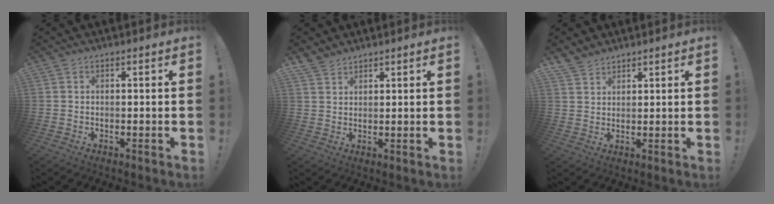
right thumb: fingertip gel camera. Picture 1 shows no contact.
{"total": 3.5, "force": [3.2, 1.4, 0.6], "torque": [-0.001, -0.025, 0.060]}
{"total": 4.1, "force": [3.7, 1.7, 0.7], "torque": [-0.006, -0.025, 0.069]}